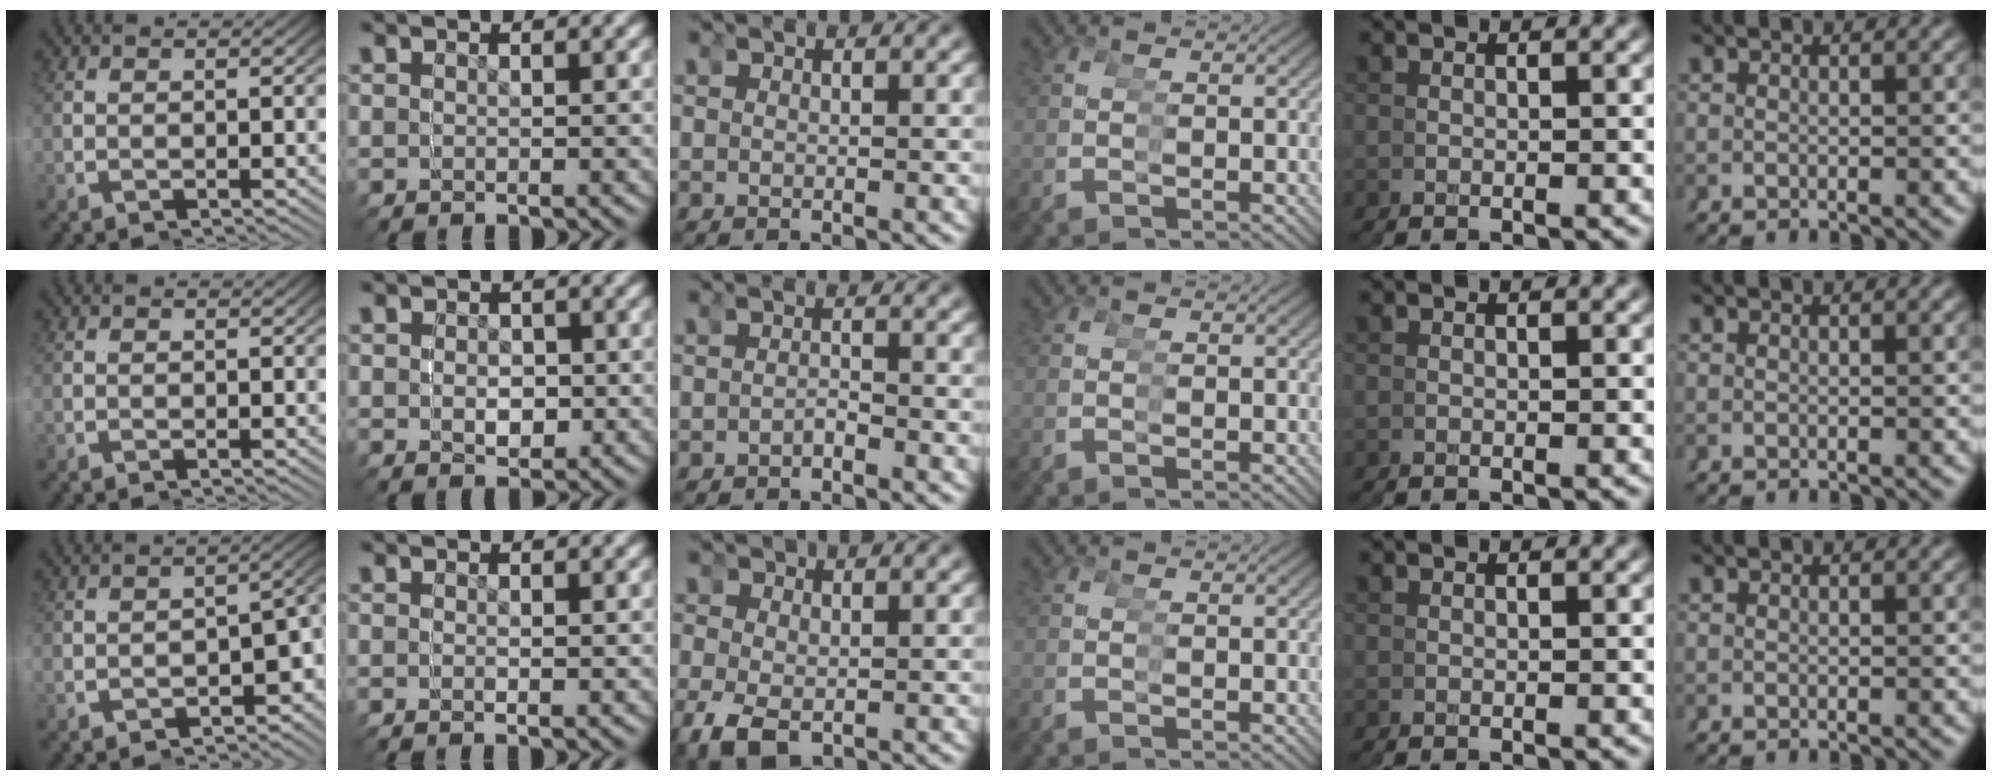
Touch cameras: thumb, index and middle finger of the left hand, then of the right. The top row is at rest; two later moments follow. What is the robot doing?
{"motion": "grasp_and_lifting", "object": "tape"}